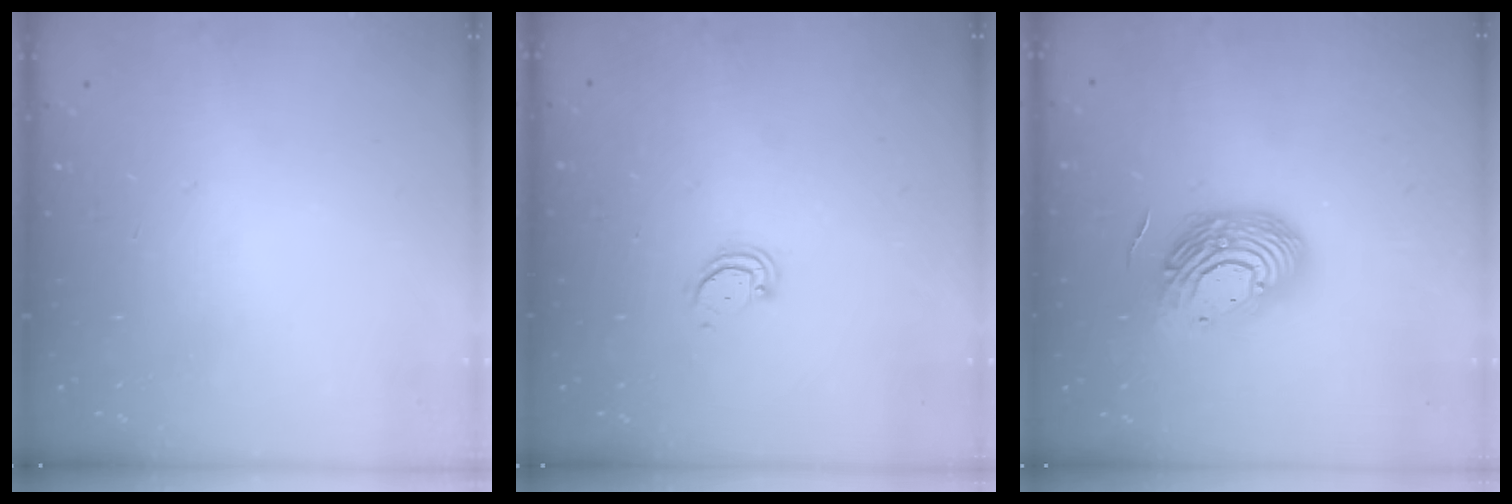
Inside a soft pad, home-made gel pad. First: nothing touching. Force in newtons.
{"total": 2.9, "press": 2.9, "slide": 0.2}
{"total": 15.3, "press": 15.2, "slide": 1.1}